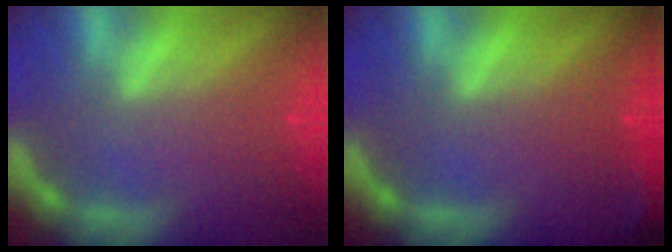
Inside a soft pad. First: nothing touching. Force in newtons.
{"total": 1.9}